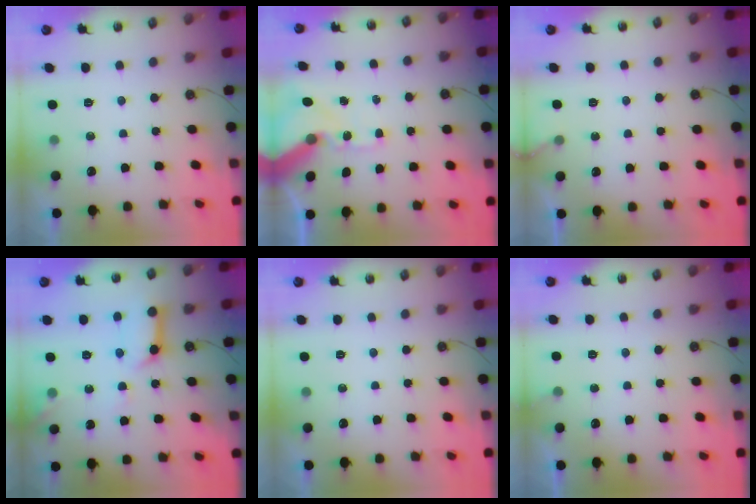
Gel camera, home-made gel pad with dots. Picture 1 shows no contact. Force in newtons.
{"total": 13.7, "press": 13.6, "slide": 2.0}
{"total": 3.1, "press": 3.1, "slide": 0.2}
{"total": 10.8, "press": 10.8, "slide": 0.8}
{"total": 0.0}
{"total": 4.5, "press": 4.5, "slide": 0.3}